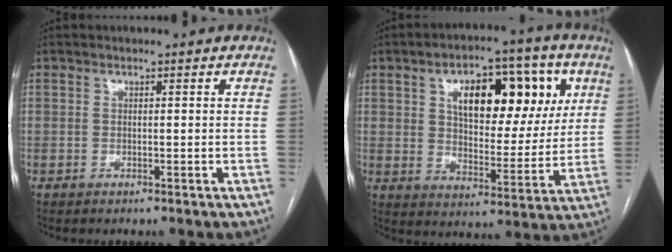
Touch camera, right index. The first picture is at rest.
{"total": 17.5, "force": [6.3, 8.3, 14.0], "torque": [-0.197, 0.029, 0.097]}